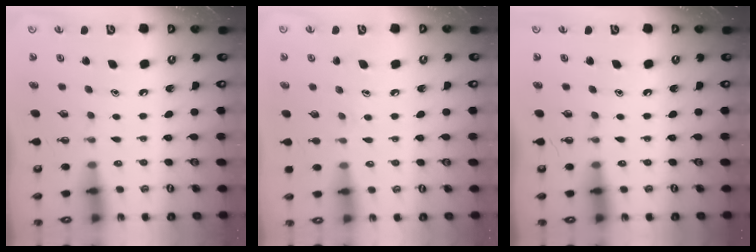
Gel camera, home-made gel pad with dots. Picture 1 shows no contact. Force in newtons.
{"total": 5.6, "press": 5.6, "slide": 0.6}
{"total": 0.0}